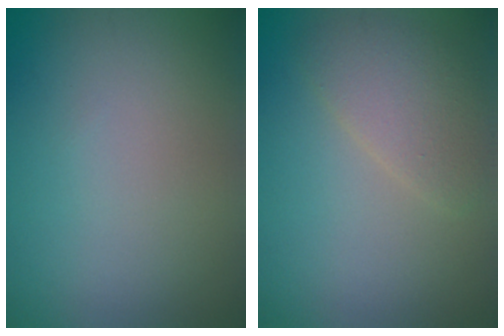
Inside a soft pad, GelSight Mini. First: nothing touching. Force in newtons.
{"total": 2.7, "press": 2.7, "slide": 0.2}